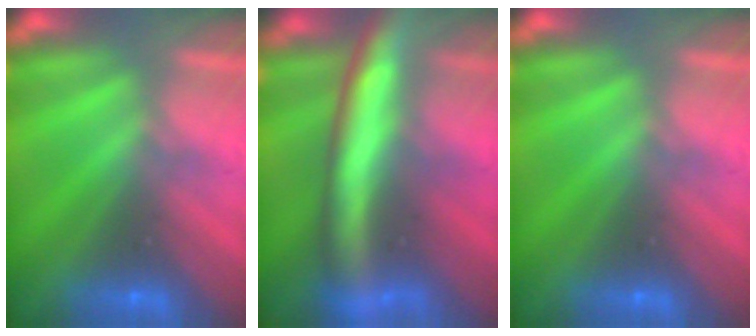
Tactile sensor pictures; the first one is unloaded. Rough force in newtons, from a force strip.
{"total": 8.0}
{"total": 0.0}